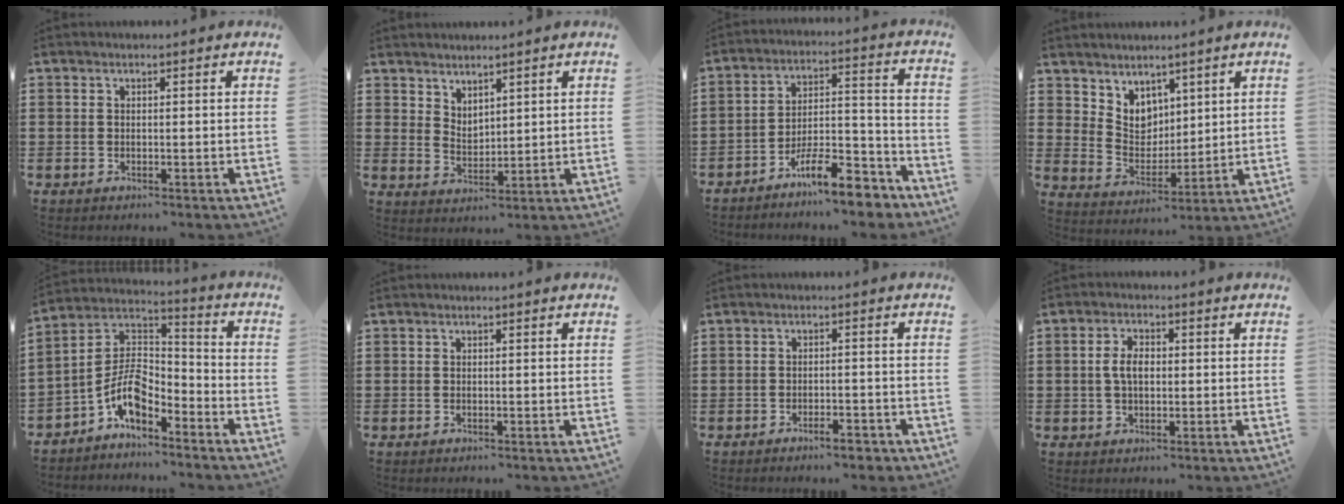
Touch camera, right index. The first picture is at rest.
{"total": 3.1, "force": [3.0, 0.7, -0.3], "torque": [-0.001, -0.007, 0.058]}
{"total": 10.7, "force": [-8.9, 2.3, 5.4], "torque": [-0.076, 0.033, -0.162]}
{"total": 5.4, "force": [3.9, 3.7, 0.5], "torque": [-0.035, -0.009, 0.074]}
{"total": 8.1, "force": [-4.9, 3.8, 5.3], "torque": [-0.129, -0.012, -0.103]}
{"total": 0.0}
{"total": 2.9, "force": [-2.6, 0.5, 1.3], "torque": [-0.023, 0.001, -0.050]}
{"total": 3.8, "force": [0.1, 2.1, 3.2], "torque": [-0.070, 0.006, -0.002]}